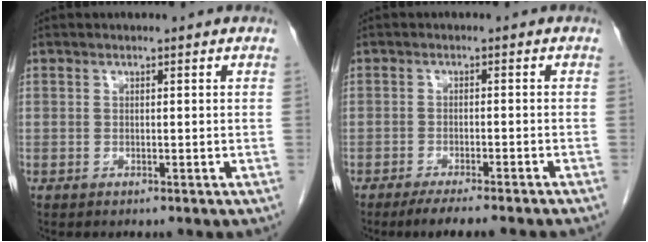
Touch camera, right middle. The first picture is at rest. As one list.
[{"total": 6.1, "force": [-5.0, -0.1, 3.6], "torque": [-0.043, -0.011, -0.073]}]